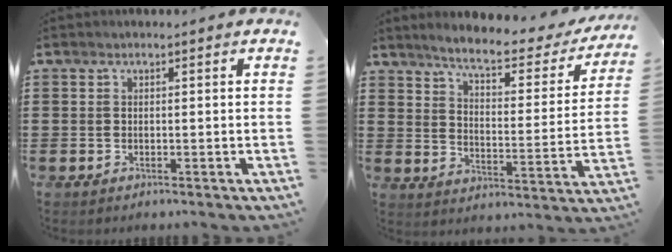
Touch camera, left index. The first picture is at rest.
{"total": 6.0, "force": [5.1, 0.8, 3.2], "torque": [-0.077, -0.031, 0.079]}